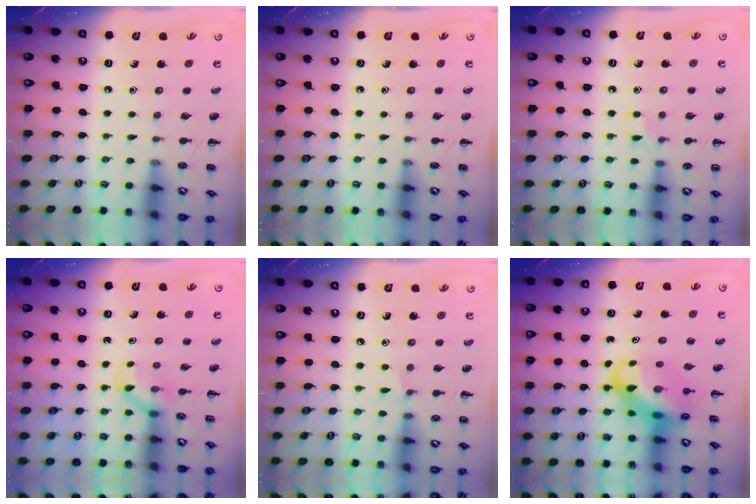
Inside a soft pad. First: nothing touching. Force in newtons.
{"total": 0.0}
{"total": 5.4, "press": 5.1, "slide": 1.6}
{"total": 4.0, "press": 3.8, "slide": 1.2}
{"total": 3.5, "press": 3.3, "slide": 1.0}
{"total": 10.0, "press": 9.6, "slide": 2.7}